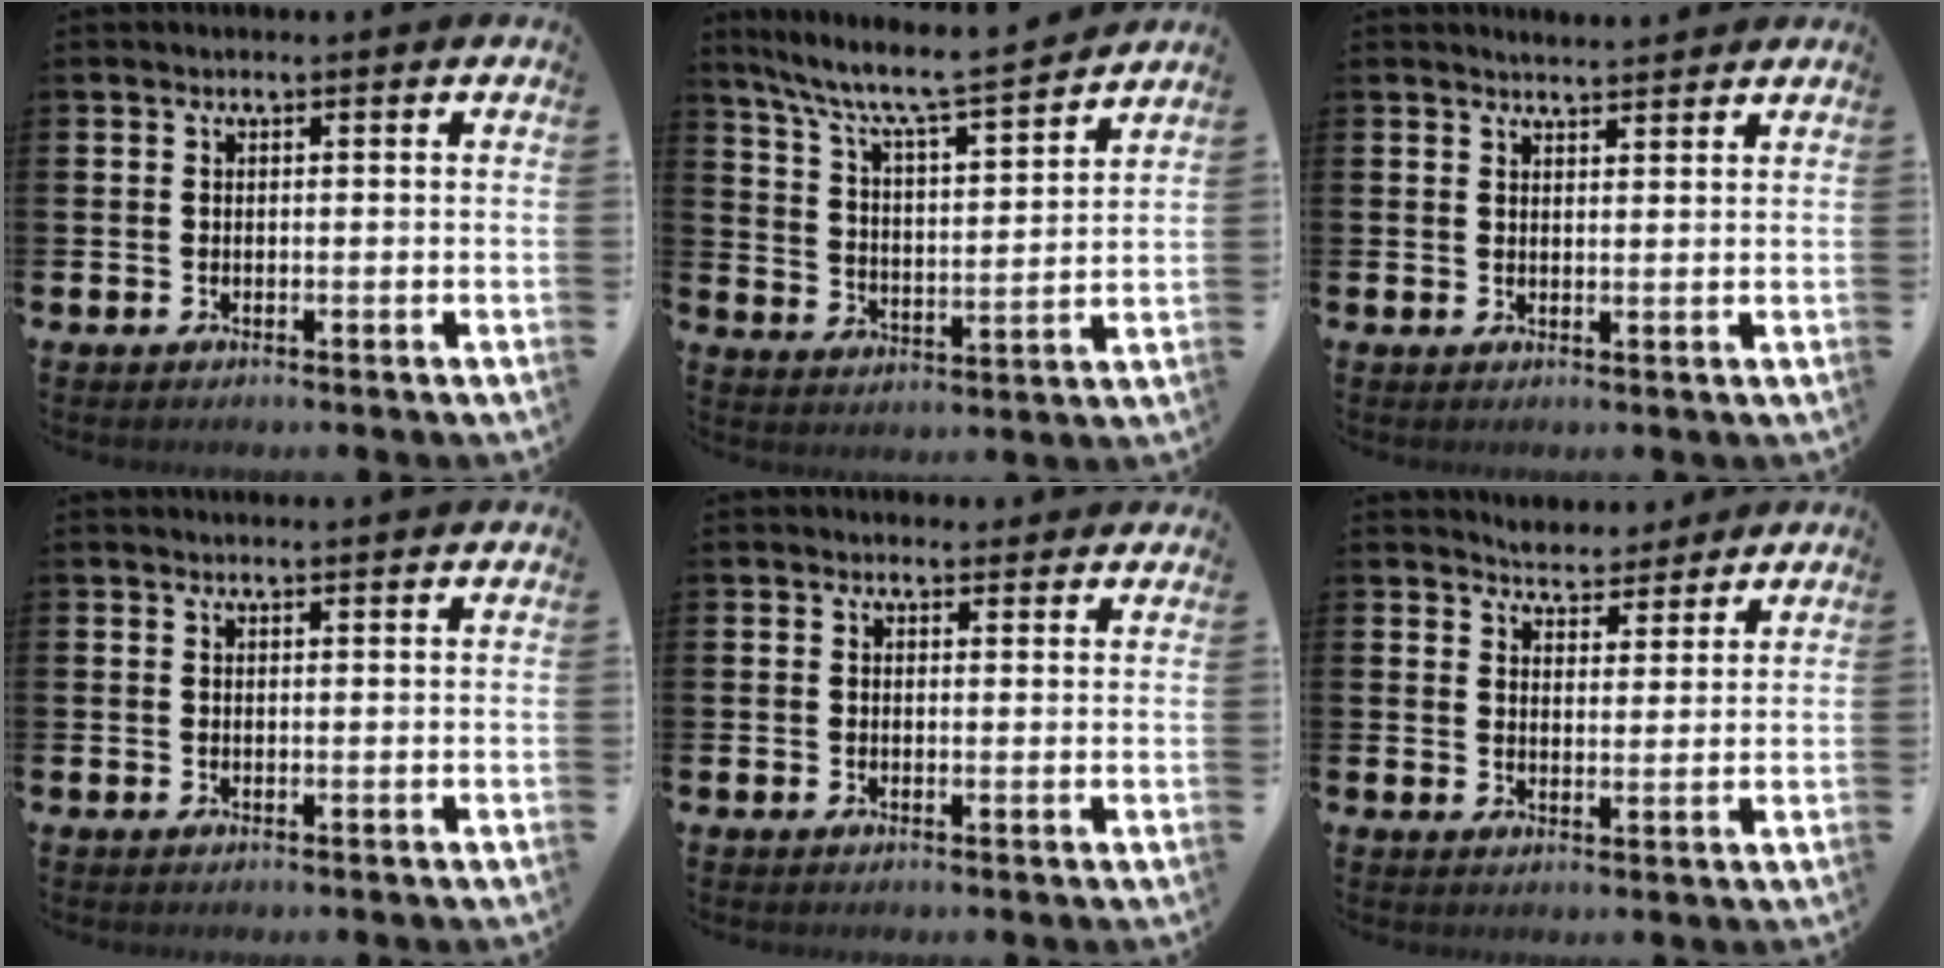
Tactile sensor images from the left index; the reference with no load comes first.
{"total": 8.1, "force": [7.3, 0.7, 3.6], "torque": [-0.102, -0.053, 0.119]}
{"total": 2.6, "force": [2.6, 0.1, -0.1], "torque": [-0.002, -0.014, 0.047]}
{"total": 1.1, "force": [1.1, -0.1, 0.1], "torque": [0.009, -0.006, 0.018]}
{"total": 1.9, "force": [1.8, 0.6, -0.1], "torque": [0.008, -0.007, 0.032]}
{"total": 4.2, "force": [4.1, 0.8, -0.5], "torque": [-0.002, -0.026, 0.074]}